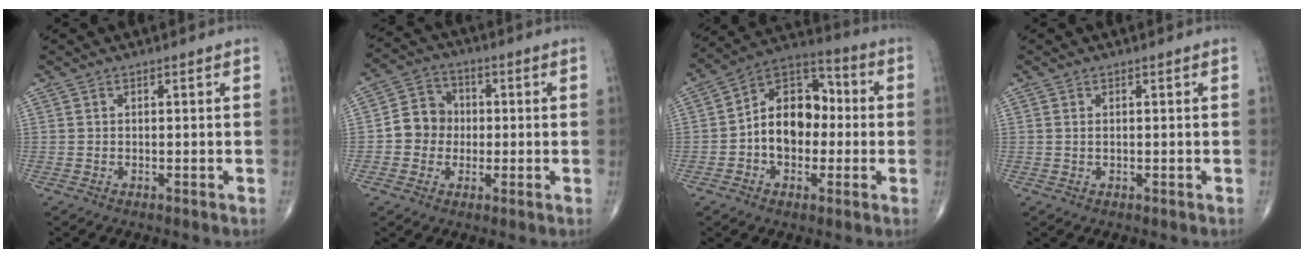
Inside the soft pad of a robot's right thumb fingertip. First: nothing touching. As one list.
[{"total": 7.6, "force": [-0.5, 7.0, 3.1], "torque": [-0.021, 0.021, -0.022]}, {"total": 14.2, "force": [-1.0, 10.0, 10.0], "torque": [-0.127, 0.043, -0.027]}, {"total": 0.6, "force": [0.2, 0.3, 0.5], "torque": [-0.013, 0.003, 0.005]}]